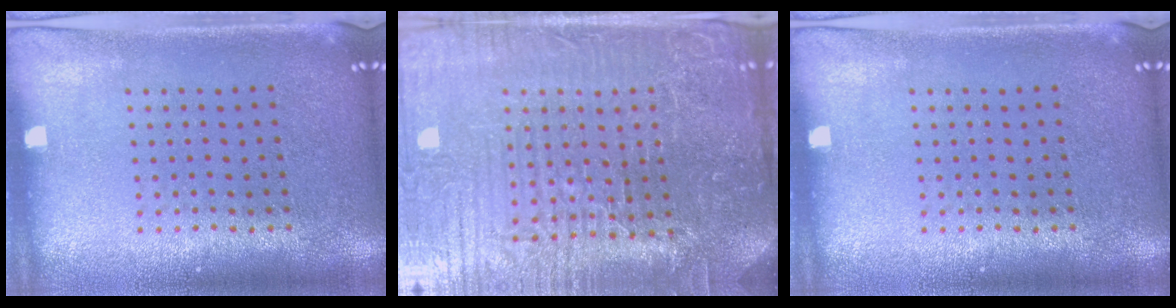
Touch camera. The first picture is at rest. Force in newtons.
{"total": 6.4, "press": 5.8, "slide": 2.6}
{"total": 0.0}